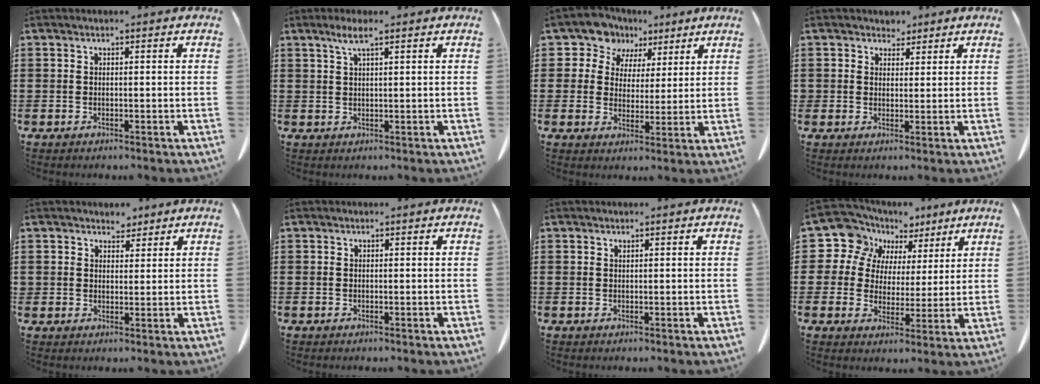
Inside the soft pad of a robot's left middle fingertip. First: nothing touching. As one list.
[{"total": 2.8, "force": [1.6, 0.3, 2.3], "torque": [-0.048, 0.003, 0.027]}, {"total": 7.3, "force": [5.0, 5.2, 0.9], "torque": [-0.052, -0.016, 0.092]}, {"total": 2.7, "force": [2.1, 1.7, -0.1], "torque": [-0.002, 0.003, 0.038]}, {"total": 3.1, "force": [2.5, 1.7, 0.0], "torque": [-0.003, 0.001, 0.046]}, {"total": 0.0}, {"total": 0.0}, {"total": 9.5, "force": [6.0, 7.2, 1.6], "torque": [-0.096, -0.030, 0.113]}]